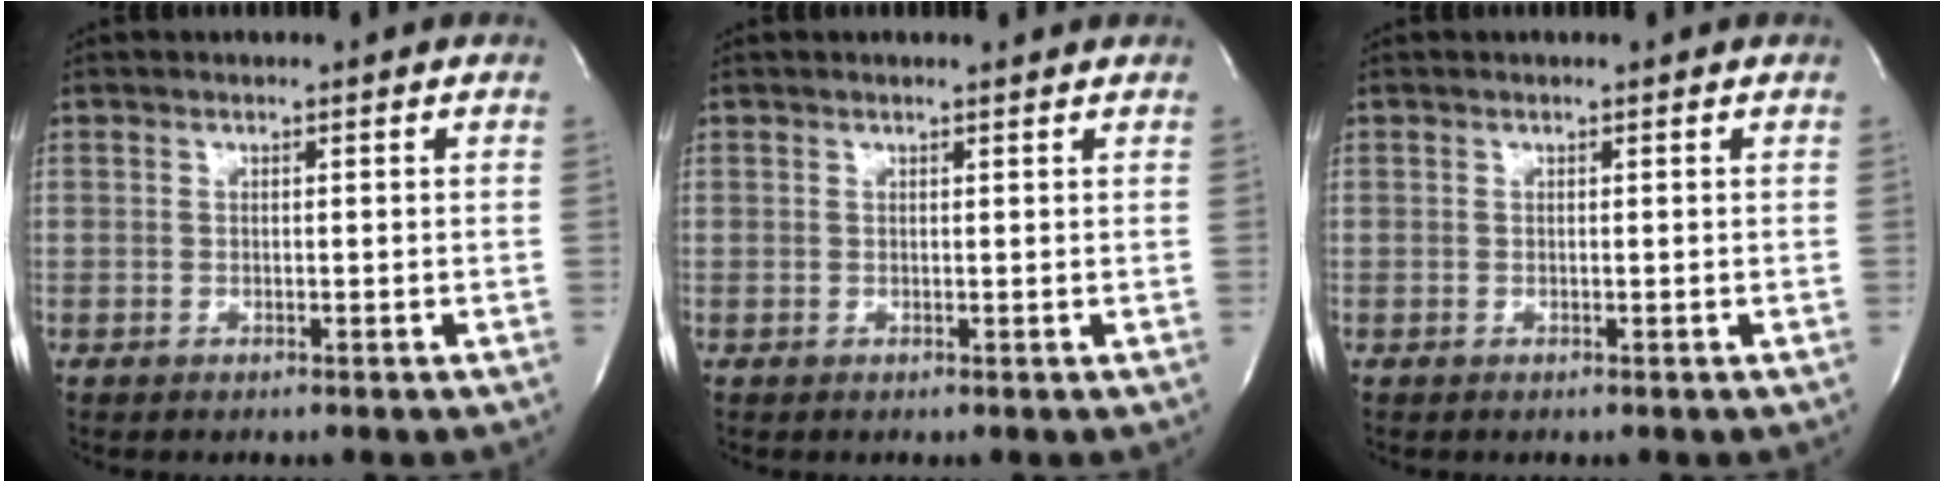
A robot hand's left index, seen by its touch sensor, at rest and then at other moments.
{"total": 2.0, "force": [2.0, 0.1, 0.5], "torque": [-0.011, 0.004, 0.017]}
{"total": 0.0}